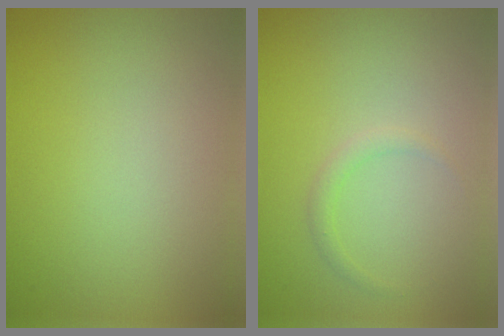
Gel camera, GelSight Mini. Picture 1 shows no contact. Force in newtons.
{"total": 1.1, "press": 1.1, "slide": 0.0}